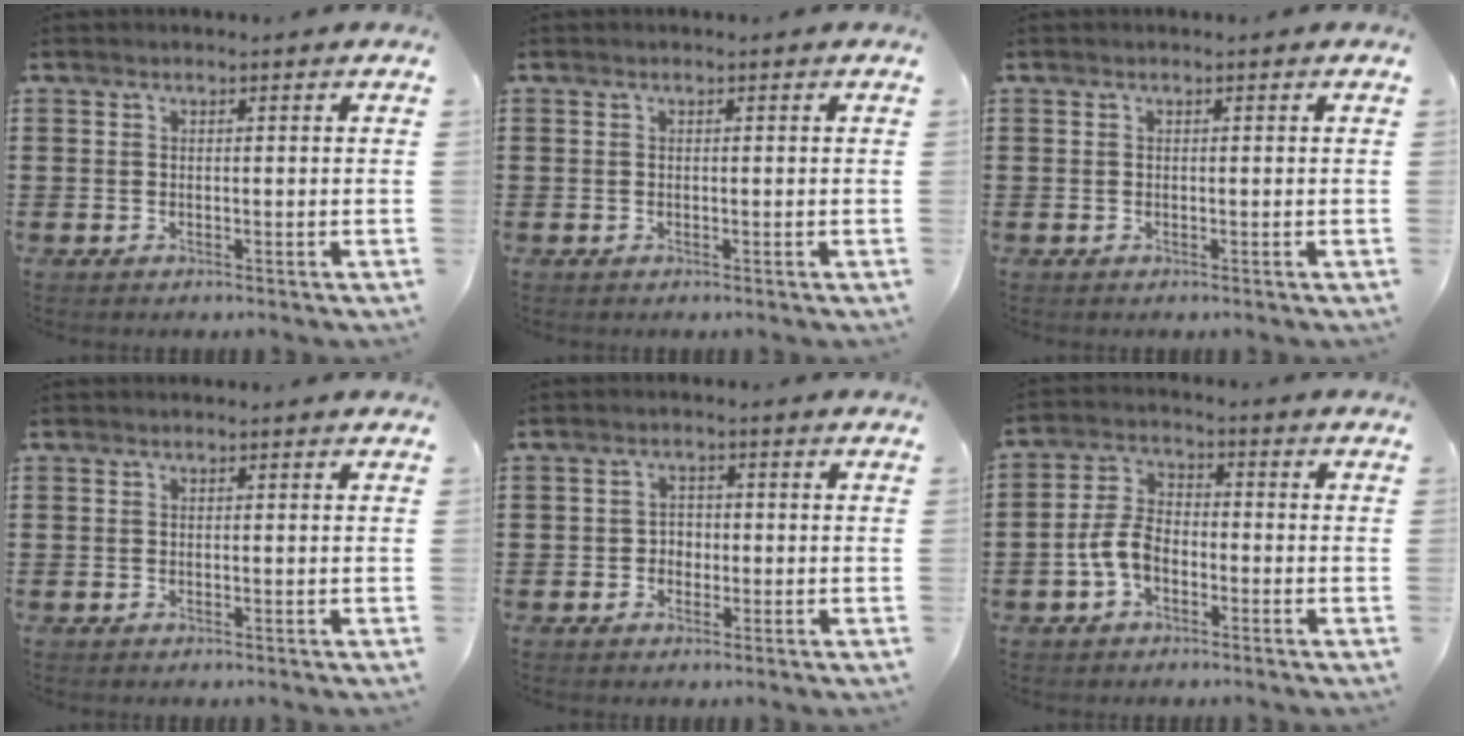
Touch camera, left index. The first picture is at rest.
{"total": 0.0}
{"total": 0.0}
{"total": 0.0}
{"total": 2.1, "force": [-0.7, 1.8, 0.8], "torque": [-0.021, 0.006, -0.017]}
{"total": 5.4, "force": [-2.2, 3.1, 3.9], "torque": [-0.104, 0.001, -0.050]}